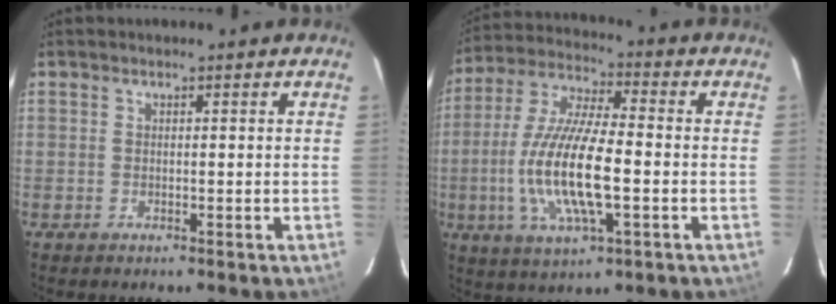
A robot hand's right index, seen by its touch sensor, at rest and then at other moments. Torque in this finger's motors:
{"motor_torque": [1.93, -0.21, 1.05, 0.21]}